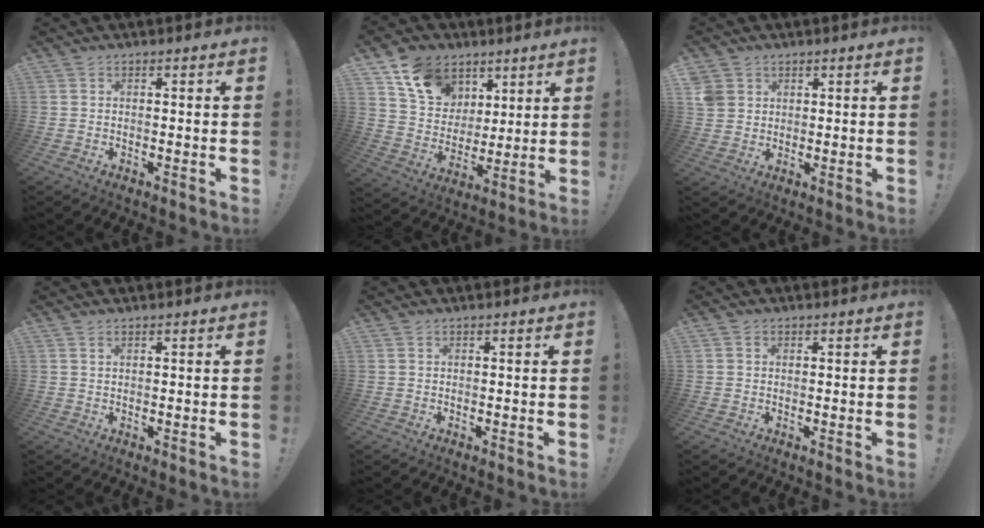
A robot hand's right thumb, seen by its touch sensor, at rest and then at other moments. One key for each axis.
{"total": 13.7, "fx": 7.7, "fy": 10.4, "fz": 4.4, "tx": -0.076, "ty": -0.041, "tz": 0.154}
{"total": 4.3, "fx": 2.0, "fy": 3.7, "fz": 1.0, "tx": -0.014, "ty": -0.007, "tz": 0.042}
{"total": 0.8, "fx": 0.5, "fy": 0.1, "fz": 0.6, "tx": -0.015, "ty": 0.002, "tz": 0.011}
{"total": 0.0}
{"total": 0.8, "fx": 0.2, "fy": 0.8, "fz": 0.2, "tx": 0.002, "ty": 0.001, "tz": 0.003}